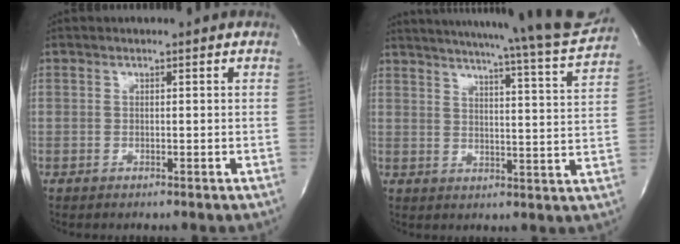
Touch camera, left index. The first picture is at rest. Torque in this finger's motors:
{"motor_torque": [0.45, -0.46, 0.45, 0.10]}